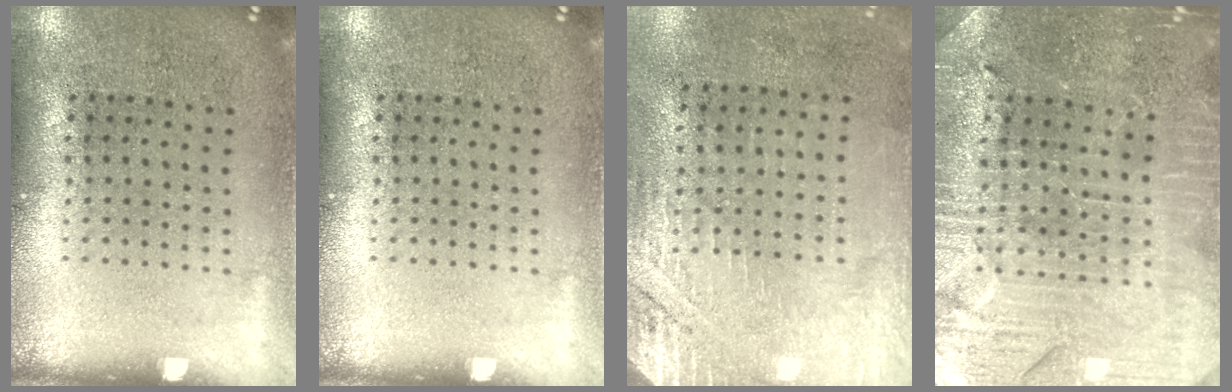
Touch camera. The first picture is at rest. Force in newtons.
{"total": 0.0}
{"total": 2.8, "press": 2.5, "slide": 1.3}
{"total": 3.3, "press": 3.3, "slide": 0.6}